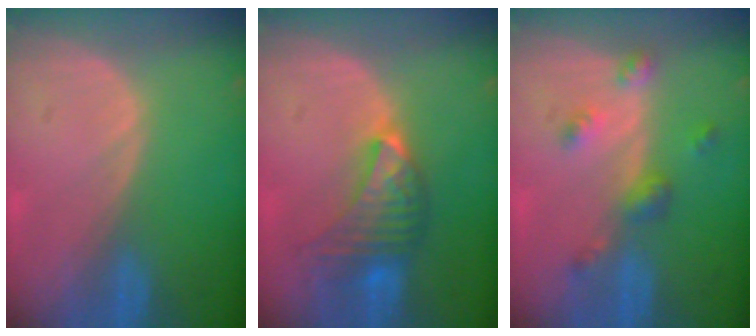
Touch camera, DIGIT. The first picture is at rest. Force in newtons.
{"total": 7.0, "press": 6.9, "slide": 1.1}
{"total": 4.8, "press": 4.3, "slide": 2.3}